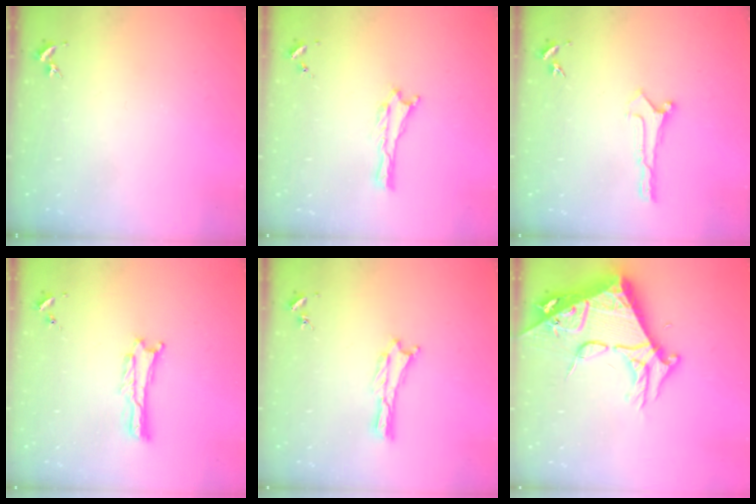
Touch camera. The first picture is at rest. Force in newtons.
{"total": 0.0}
{"total": 0.0}
{"total": 0.8, "press": 0.8, "slide": 0.2}
{"total": 0.0}
{"total": 12.0, "press": 11.9, "slide": 1.3}